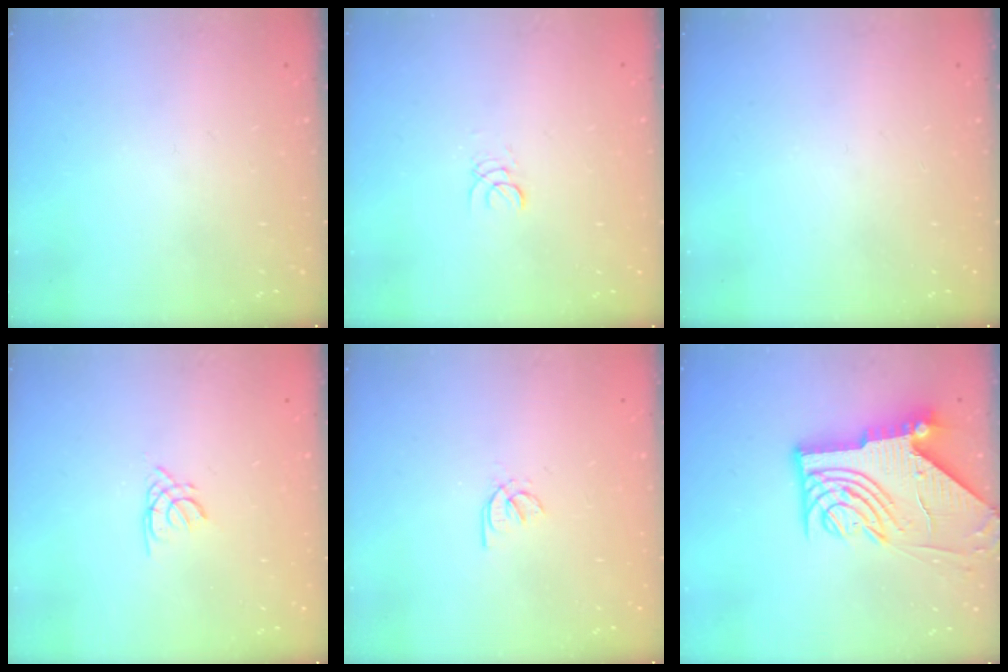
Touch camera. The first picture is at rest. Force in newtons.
{"total": 1.6, "press": 1.6, "slide": 0.3}
{"total": 0.0}
{"total": 1.5, "press": 1.4, "slide": 0.3}
{"total": 1.7, "press": 1.7, "slide": 0.3}
{"total": 14.8, "press": 14.7, "slide": 1.8}